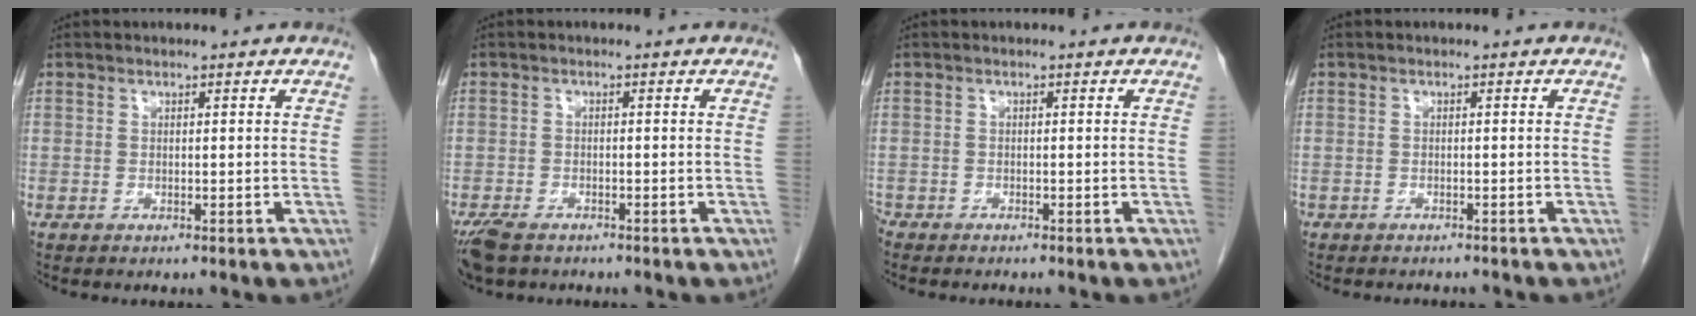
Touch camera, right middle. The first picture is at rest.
{"total": 5.1, "force": [-3.8, 2.2, 2.4], "torque": [-0.048, -0.010, -0.063]}
{"total": 2.9, "force": [-2.7, 0.4, 0.9], "torque": [-0.014, -0.007, -0.044]}
{"total": 2.6, "force": [-2.4, 1.0, 0.5], "torque": [-0.009, -0.002, -0.031]}